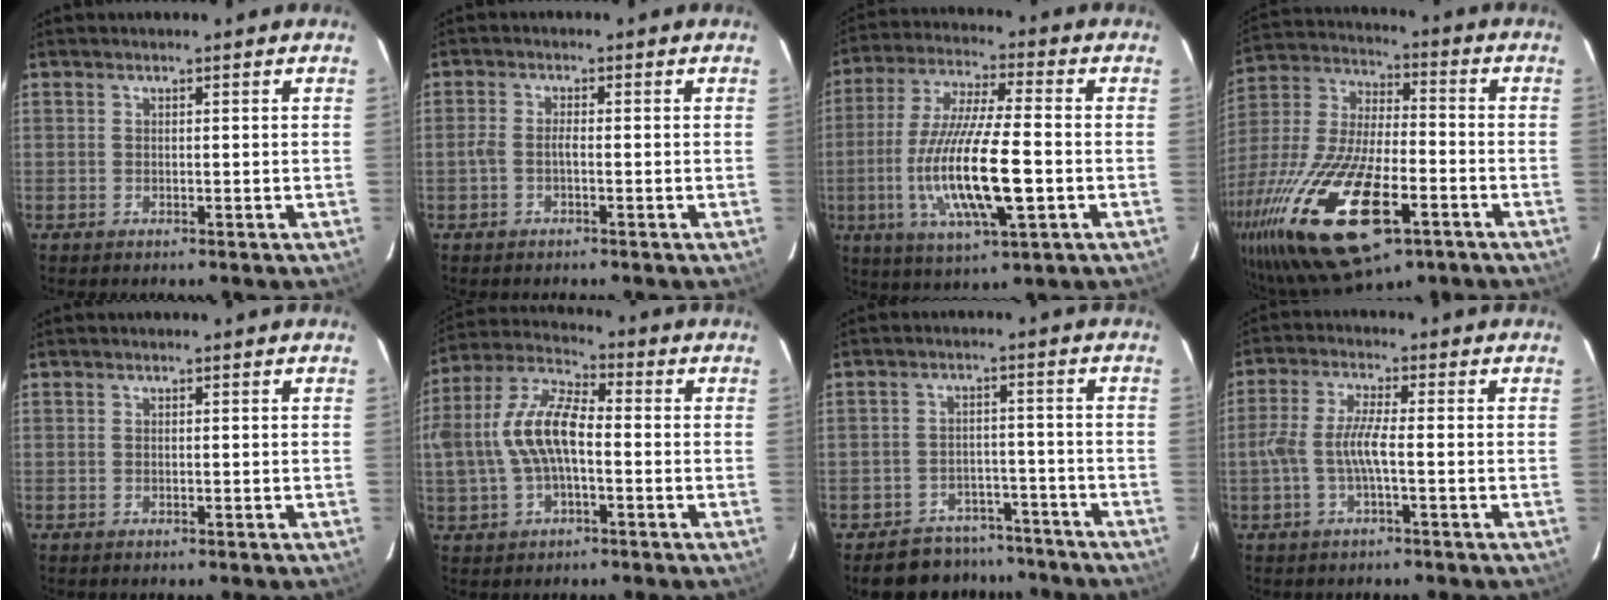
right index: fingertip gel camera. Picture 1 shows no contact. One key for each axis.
{"total": 1.9, "fx": -0.9, "fy": 0.4, "fz": 1.7, "tx": -0.039, "ty": 0.004, "tz": -0.021}
{"total": 17.2, "fx": -3.9, "fy": 3.3, "fz": 16.4, "tx": -0.326, "ty": -0.020, "tz": -0.067}
{"total": 29.7, "fx": -14.2, "fy": 12.1, "fz": 23.0, "tx": -0.497, "ty": -0.066, "tz": -0.244}
{"total": 0.0}
{"total": 12.9, "fx": -1.2, "fy": 6.0, "fz": 11.4, "tx": -0.237, "ty": 0.015, "tz": -0.022}
{"total": 9.6, "fx": -8.4, "fy": 4.6, "fz": 0.7, "tx": -0.023, "ty": 0.025, "tz": -0.107}
{"total": 5.7, "fx": -1.5, "fy": 0.5, "fz": 5.4, "tx": -0.118, "ty": 0.004, "tz": -0.027}